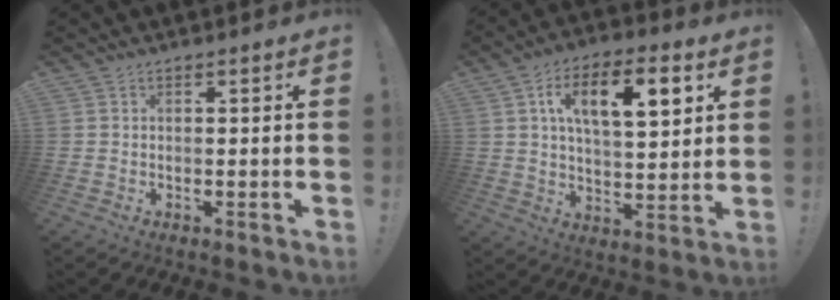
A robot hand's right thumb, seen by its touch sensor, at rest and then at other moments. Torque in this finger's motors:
{"motor_torque": [1.42, 1.66, 0.53, -0.08, 0.13]}